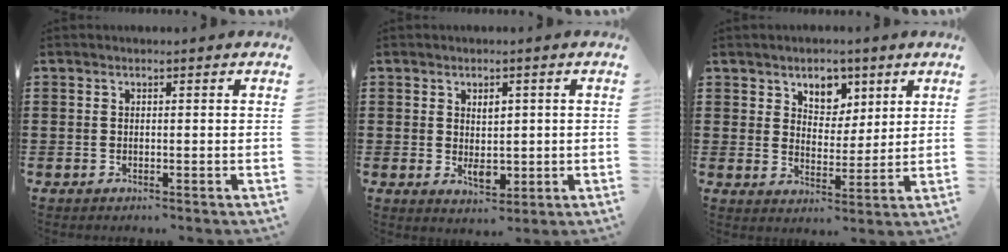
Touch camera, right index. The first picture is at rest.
{"total": 3.9, "force": [0.2, 2.5, 3.0], "torque": [-0.044, -0.002, 0.001]}
{"total": 5.1, "force": [3.4, 3.7, 1.0], "torque": [-0.034, 0.000, 0.060]}